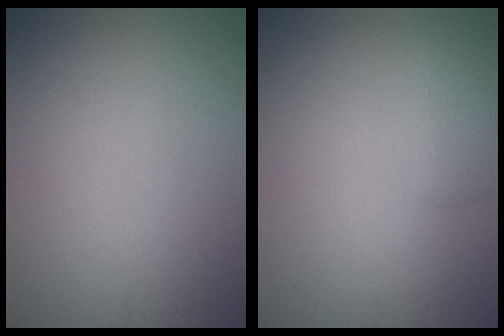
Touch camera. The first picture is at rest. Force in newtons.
{"total": 1.5, "press": 1.5, "slide": 0.1}